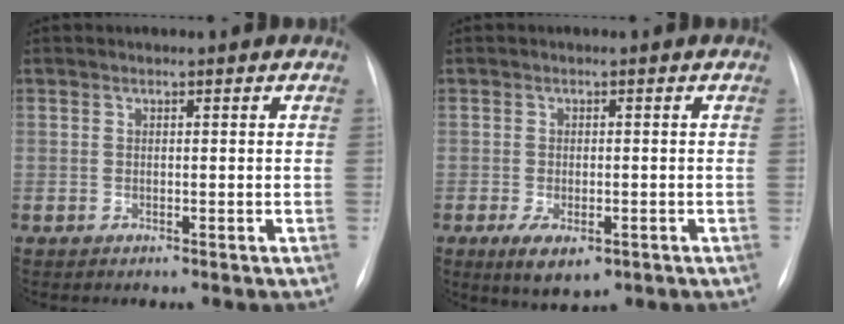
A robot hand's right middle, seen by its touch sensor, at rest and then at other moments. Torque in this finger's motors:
{"motor_torque": [0.19, -0.32, 0.30, 0.07]}